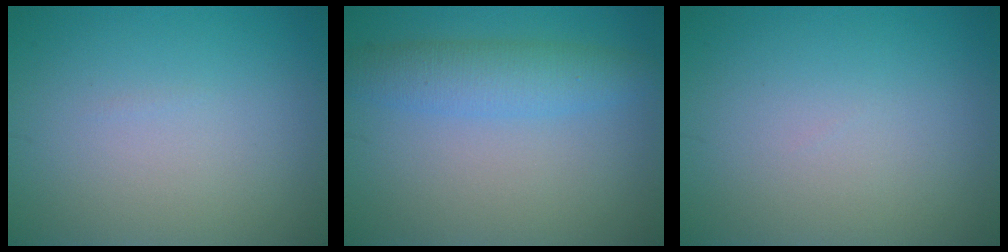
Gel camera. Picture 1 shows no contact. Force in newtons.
{"total": 3.8, "press": 3.8, "slide": 0.1}
{"total": 0.0}